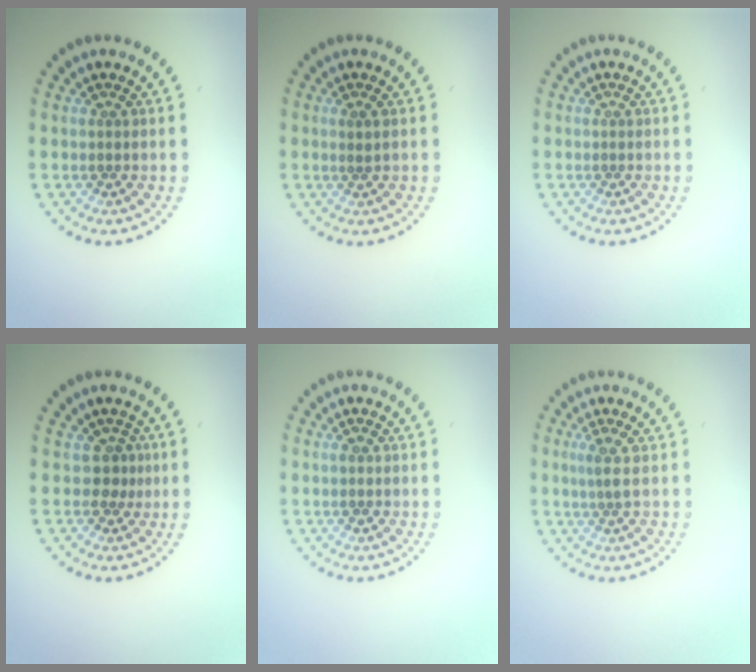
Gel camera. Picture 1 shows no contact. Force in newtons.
{"total": 0.6, "press": 0.4, "slide": 0.5}
{"total": 0.0}
{"total": 1.7, "press": 1.2, "slide": 1.2}
{"total": 1.1, "press": 1.0, "slide": 0.2}
{"total": 1.7, "press": 1.2, "slide": 1.2}